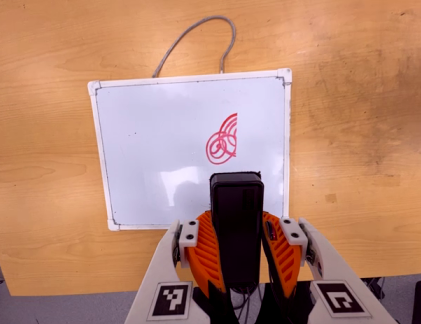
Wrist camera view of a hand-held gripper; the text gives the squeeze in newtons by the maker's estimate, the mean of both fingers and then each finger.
{"total": 9.6, "left": 8.2, "right": 10.9}